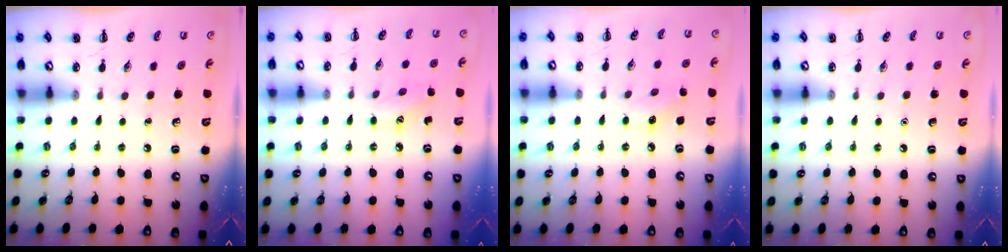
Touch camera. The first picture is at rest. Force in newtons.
{"total": 5.5, "press": 5.3, "slide": 1.5}
{"total": 4.6, "press": 4.4, "slide": 1.1}
{"total": 1.5, "press": 1.5, "slide": 0.2}